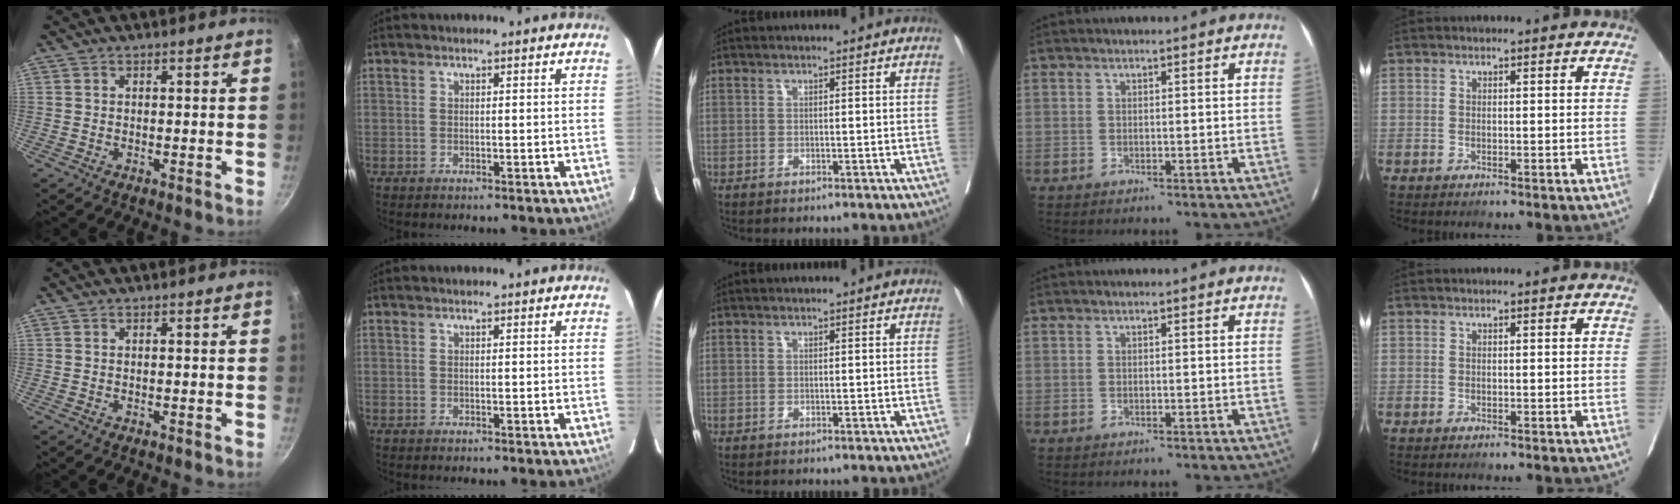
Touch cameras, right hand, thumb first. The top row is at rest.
{}